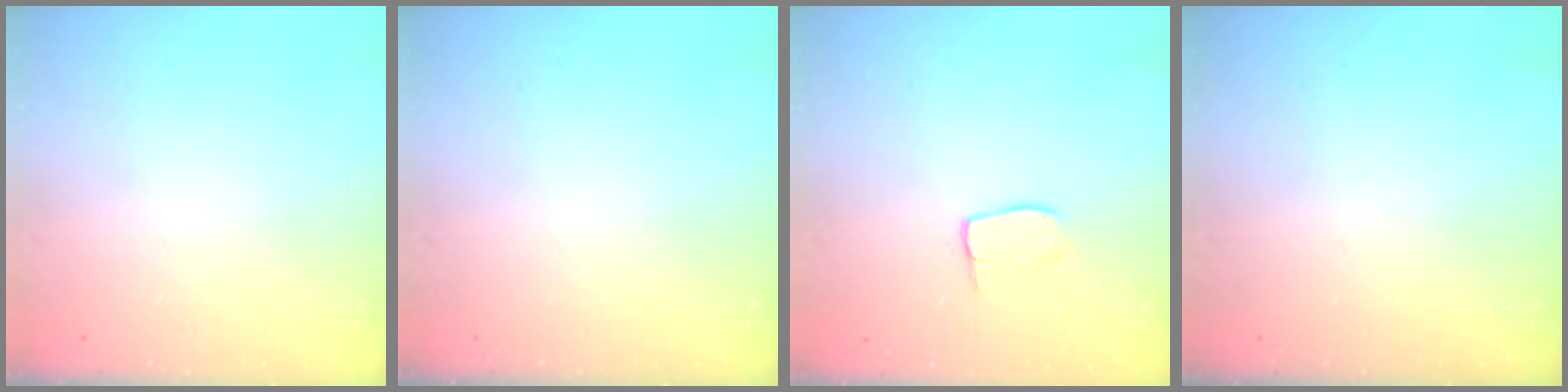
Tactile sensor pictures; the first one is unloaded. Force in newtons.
{"total": 0.0}
{"total": 6.3, "press": 6.3, "slide": 0.2}
{"total": 0.0}